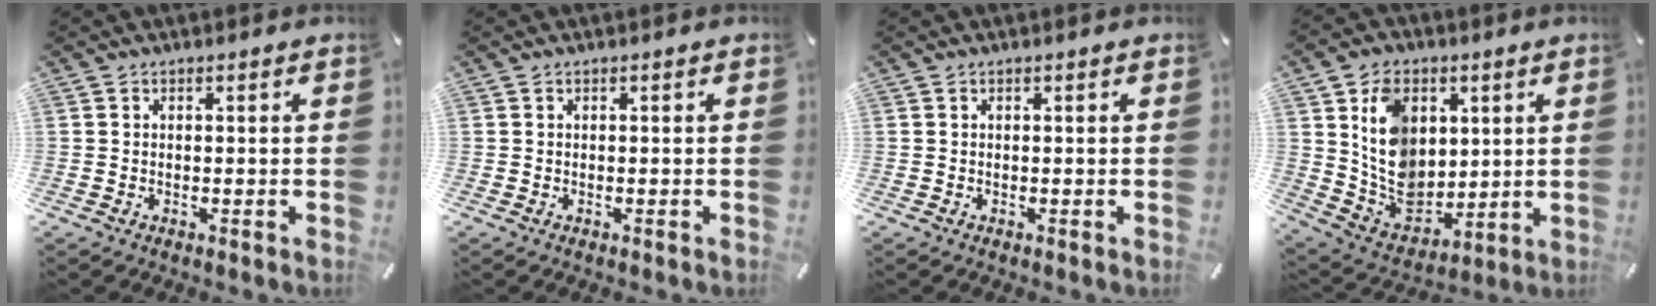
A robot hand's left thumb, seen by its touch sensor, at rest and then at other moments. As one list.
[{"total": 0.0}, {"total": 0.0}, {"total": 13.6, "force": [3.2, 11.2, 6.9], "torque": [-0.130, -0.011, 0.068]}]